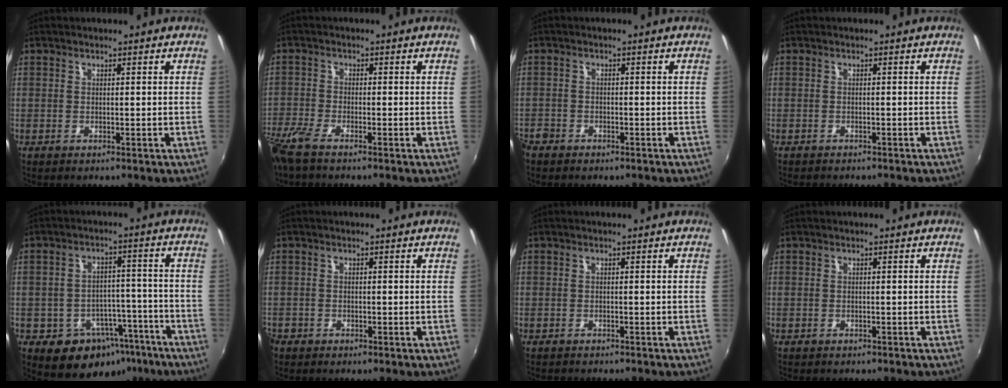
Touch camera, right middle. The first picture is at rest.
{"total": 5.6, "force": [-4.4, 1.1, 3.3], "torque": [-0.089, -0.020, -0.090]}
{"total": 3.9, "force": [-2.9, 2.4, 0.8], "torque": [-0.030, -0.006, -0.054]}
{"total": 2.2, "force": [-2.0, 0.5, 0.6], "torque": [-0.018, -0.013, -0.031]}
{"total": 13.2, "force": [-7.8, 9.2, 5.4], "torque": [-0.099, 0.027, -0.081]}
{"total": 2.0, "force": [-1.6, 1.2, 0.2], "torque": [-0.011, -0.002, -0.031]}
{"total": 2.3, "force": [-2.2, 0.4, 0.5], "torque": [-0.020, -0.014, -0.034]}
{"total": 1.5, "force": [-1.3, 0.5, 0.3], "torque": [-0.013, -0.007, -0.017]}